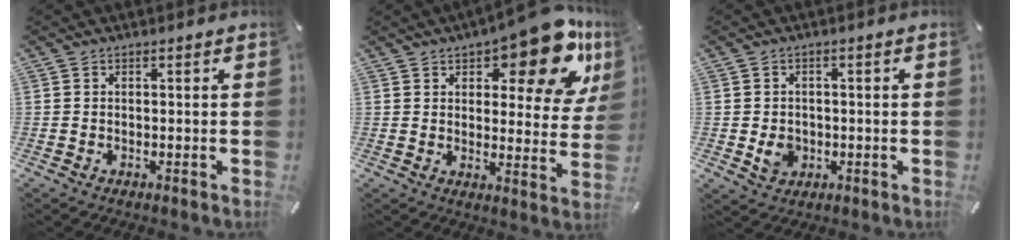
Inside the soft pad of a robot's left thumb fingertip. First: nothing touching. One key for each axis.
{"total": 16.5, "fx": 10.4, "fy": 6.2, "fz": 11.2, "tx": -0.134, "ty": -0.073, "tz": 0.169}
{"total": 4.6, "fx": -0.8, "fy": 4.0, "fz": 2.2, "tx": -0.028, "ty": -0.002, "tz": -0.013}